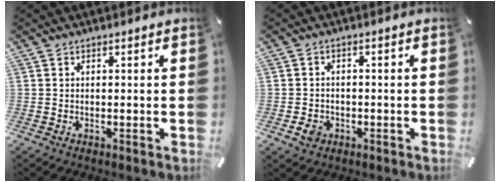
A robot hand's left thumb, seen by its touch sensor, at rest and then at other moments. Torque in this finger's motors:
{"motor_torque": [0.33, 0.51, 0.22, 0.12, 0.01]}